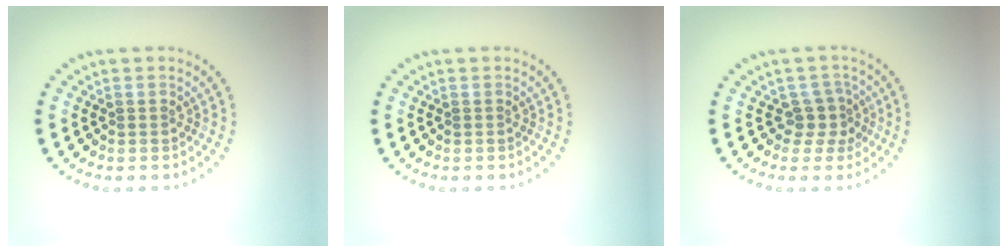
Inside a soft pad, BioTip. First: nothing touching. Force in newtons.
{"total": 0.0}
{"total": 2.0, "press": 1.5, "slide": 1.3}